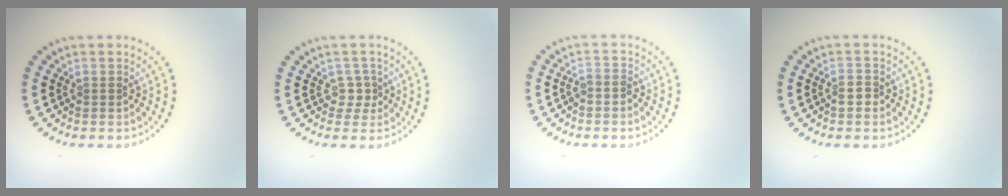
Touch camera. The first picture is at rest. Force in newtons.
{"total": 1.4, "press": 0.9, "slide": 1.0}
{"total": 1.0, "press": 0.7, "slide": 0.7}
{"total": 1.4, "press": 1.2, "slide": 0.7}